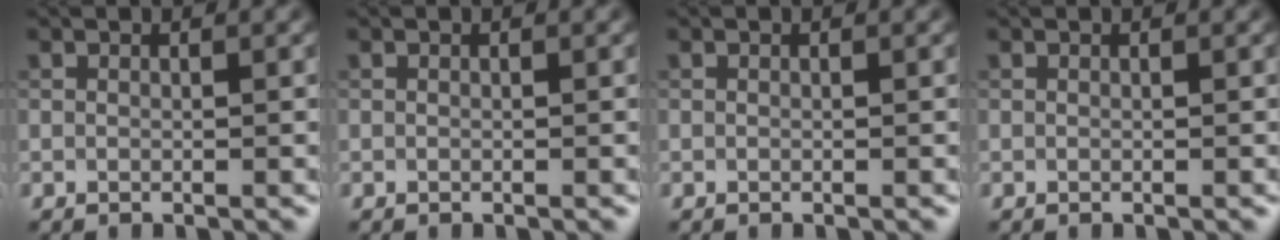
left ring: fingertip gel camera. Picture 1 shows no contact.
{"total": 0.0}
{"total": 0.0}
{"total": 0.0}